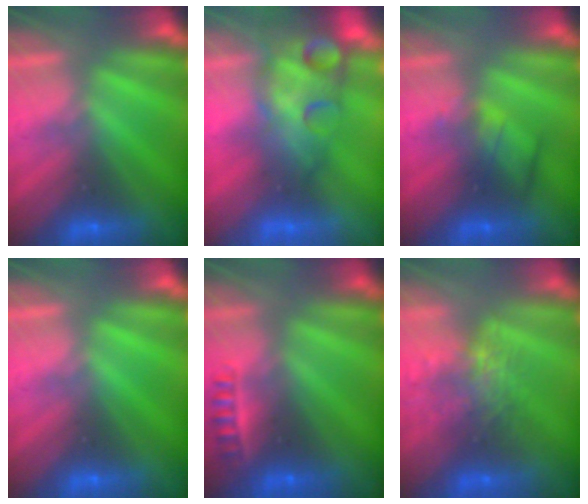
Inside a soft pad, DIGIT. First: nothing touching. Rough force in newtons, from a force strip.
{"total": 5.8}
{"total": 2.4}
{"total": 0.0}
{"total": 2.3}
{"total": 7.6}